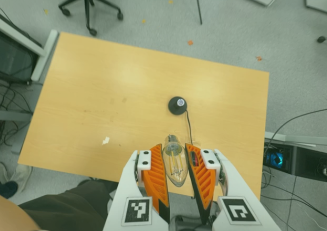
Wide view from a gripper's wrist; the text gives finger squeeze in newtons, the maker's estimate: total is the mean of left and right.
{"total": 12.3, "left": 13.4, "right": 11.2}